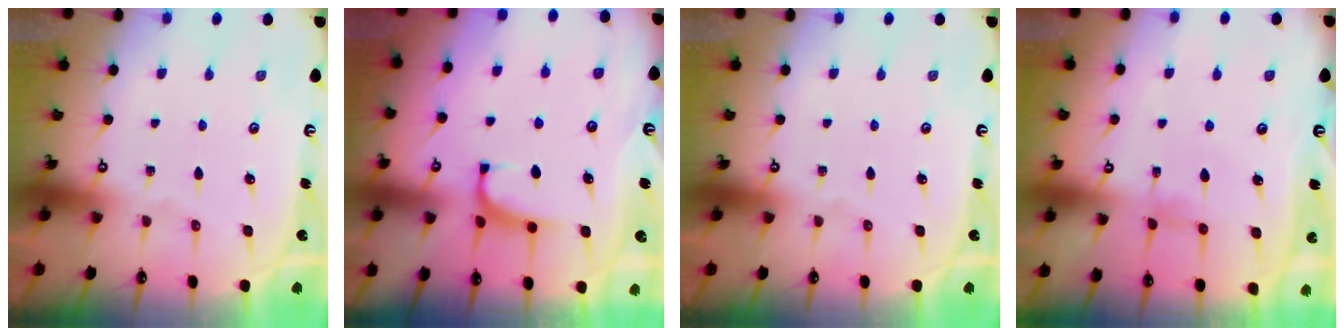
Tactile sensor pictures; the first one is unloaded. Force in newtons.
{"total": 0.8, "press": 0.6, "slide": 0.6}
{"total": 0.0}
{"total": 0.9, "press": 0.5, "slide": 0.7}